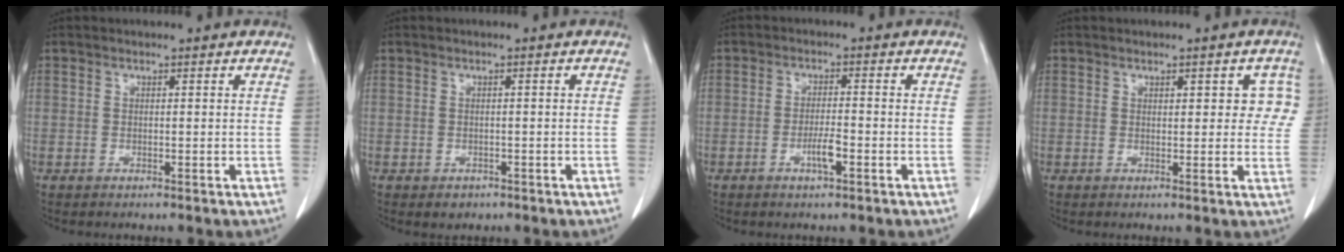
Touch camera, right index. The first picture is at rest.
{"total": 1.5, "force": [-0.9, 1.0, 0.6], "torque": [-0.007, 0.001, -0.003]}
{"total": 3.3, "force": [-1.4, 0.5, 2.9], "torque": [-0.055, 0.000, -0.026]}
{"total": 4.5, "force": [1.5, 2.1, 3.6], "torque": [-0.028, 0.010, 0.014]}